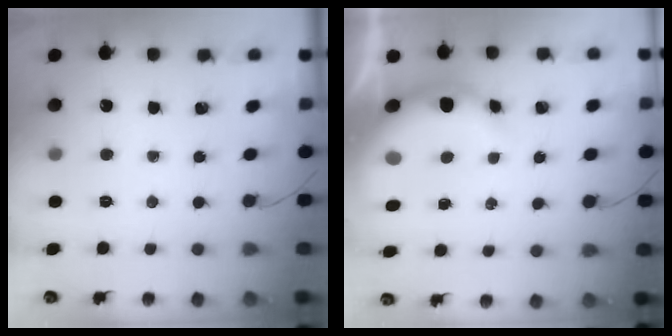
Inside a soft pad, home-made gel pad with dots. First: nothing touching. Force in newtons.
{"total": 8.2, "press": 8.2, "slide": 1.0}